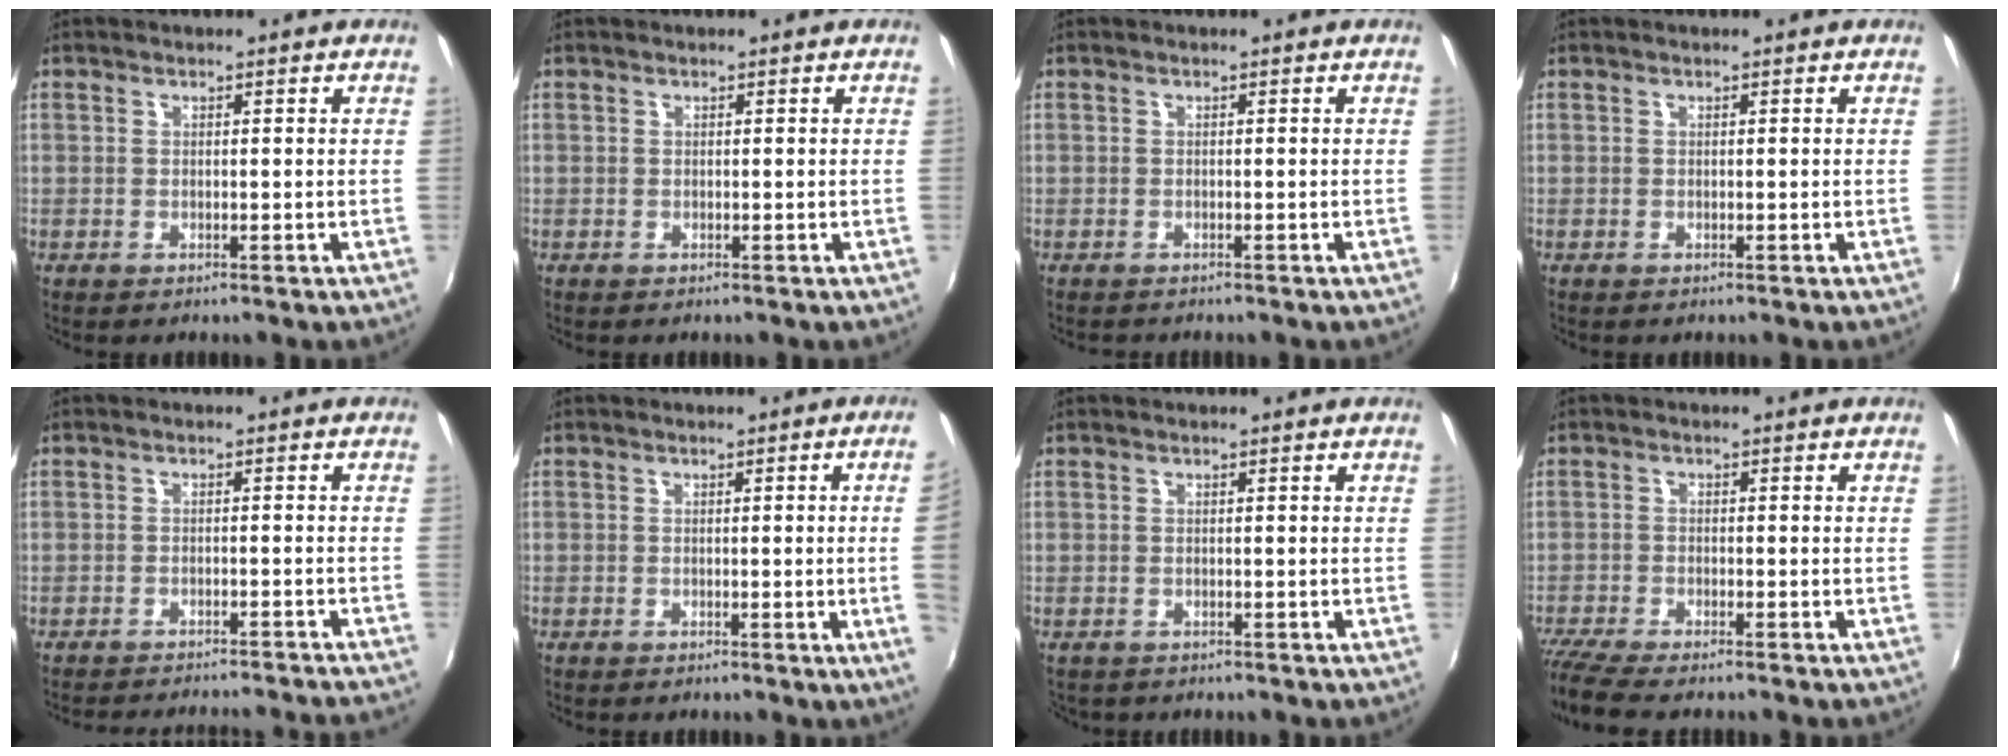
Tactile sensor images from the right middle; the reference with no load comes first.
{"total": 0.0}
{"total": 1.1, "force": [-1.0, 0.1, 0.4], "torque": [-0.006, -0.007, -0.015]}
{"total": 0.0}
{"total": 16.6, "force": [-15.3, 1.4, 6.2], "torque": [-0.119, -0.018, -0.201]}
{"total": 4.3, "force": [0.0, -2.0, 3.8], "torque": [-0.063, -0.014, 0.004]}
{"total": 1.6, "force": [-1.3, 0.9, 0.3], "torque": [-0.011, -0.004, -0.019]}
{"total": 7.1, "force": [-6.4, 0.4, 3.1], "torque": [-0.083, -0.034, -0.112]}